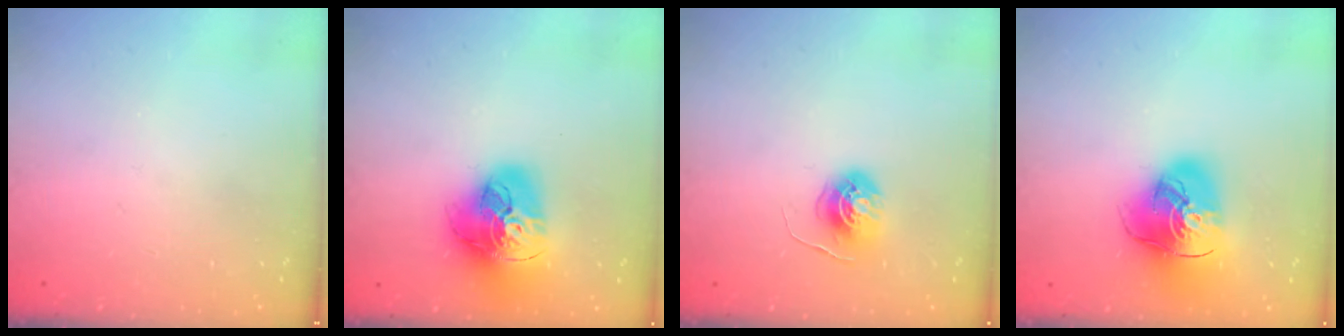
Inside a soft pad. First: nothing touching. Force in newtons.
{"total": 21.0, "press": 20.9, "slide": 2.1}
{"total": 5.5, "press": 5.5, "slide": 0.3}
{"total": 17.2, "press": 17.1, "slide": 2.0}